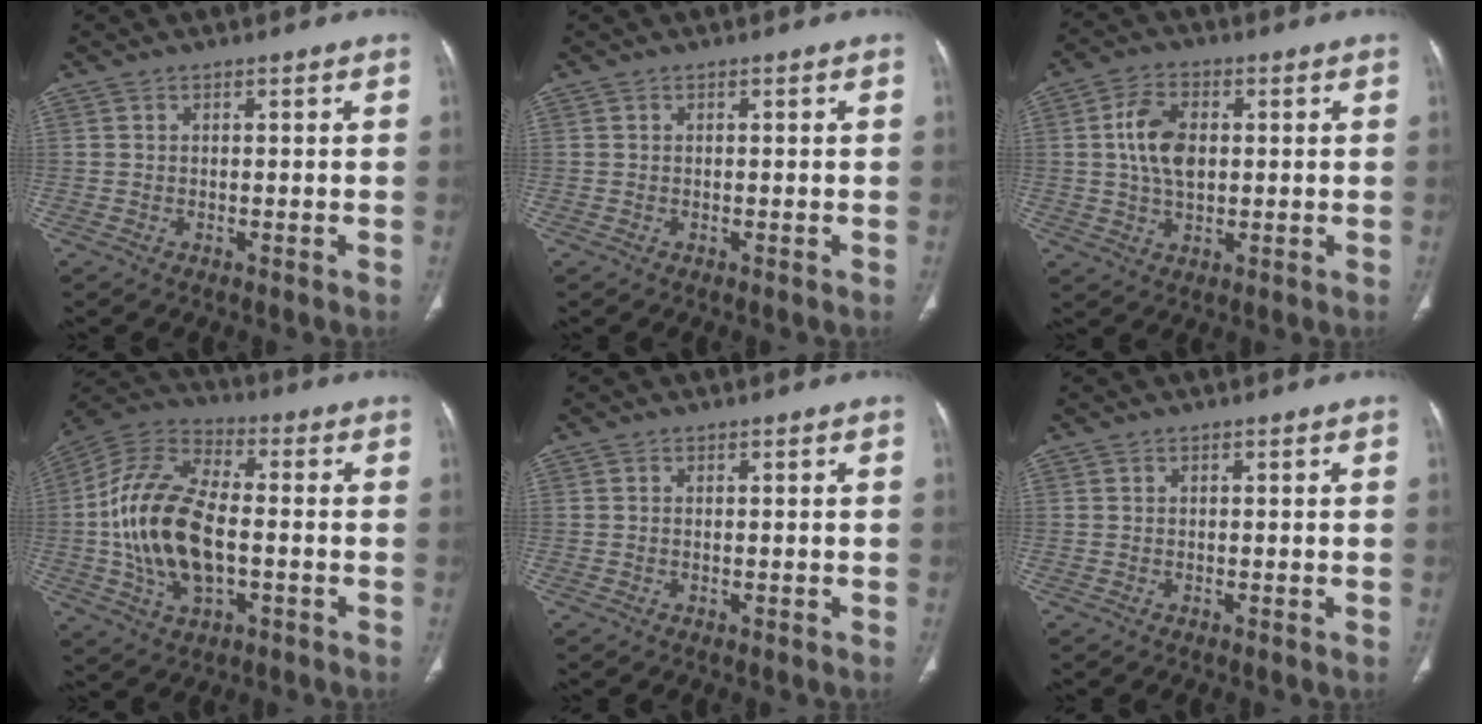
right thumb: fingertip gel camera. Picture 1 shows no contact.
{"total": 0.0}
{"total": 8.3, "force": [1.0, 5.2, 6.5], "torque": [-0.113, 0.002, 0.017]}
{"total": 18.6, "force": [-2.0, 10.0, 15.5], "torque": [-0.310, 0.024, -0.038]}
{"total": 0.0}
{"total": 0.0}